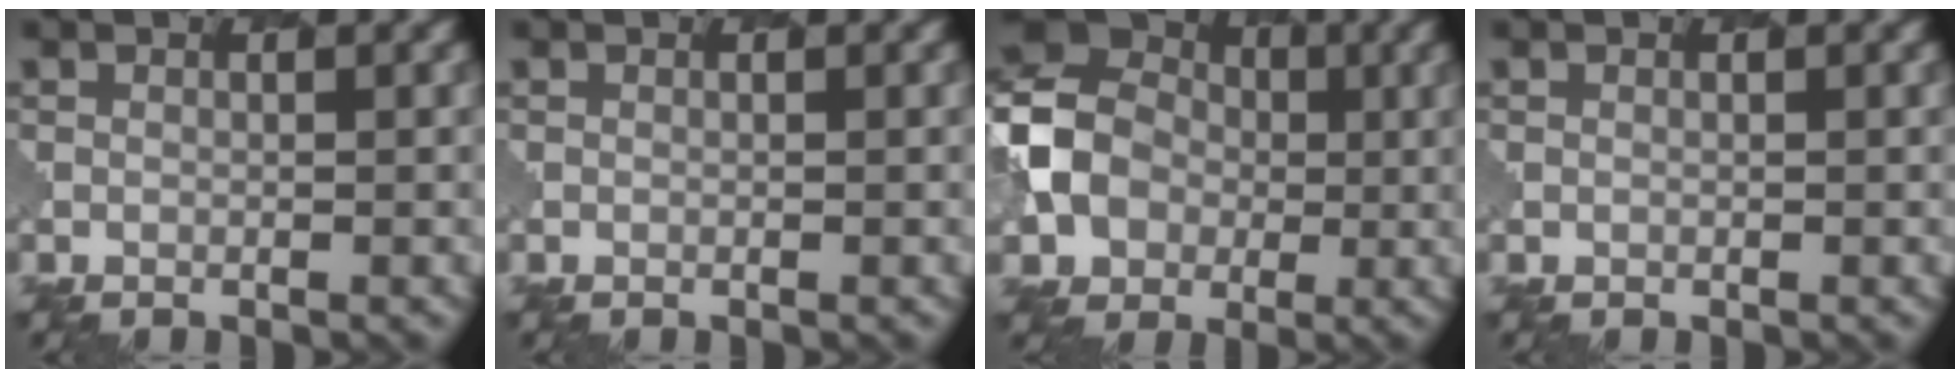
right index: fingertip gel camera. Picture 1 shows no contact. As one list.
[{"total": 0.0}, {"total": 9.2, "force": [-0.4, 8.0, 4.5], "torque": [-0.094, -0.008, -0.023]}, {"total": 0.0}]